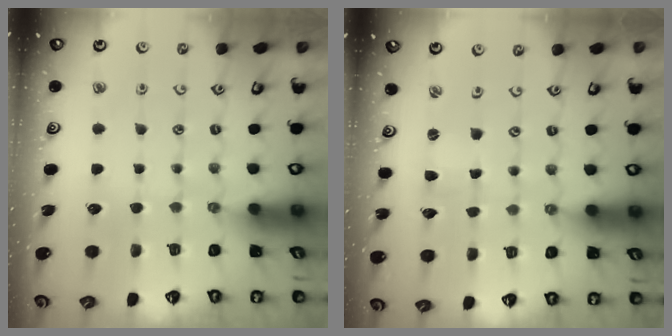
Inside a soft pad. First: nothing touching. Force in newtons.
{"total": 0.5, "press": 0.5, "slide": 0.1}